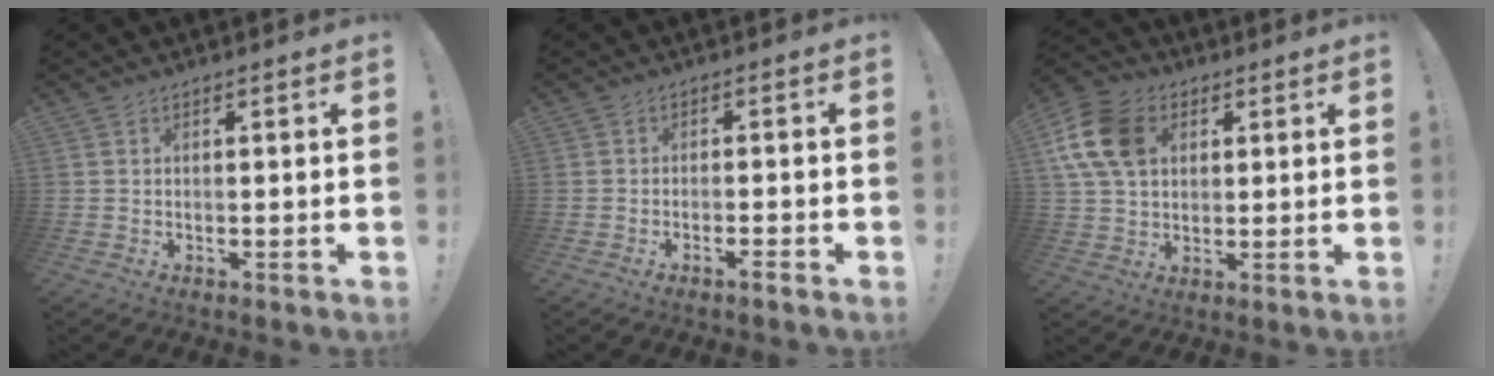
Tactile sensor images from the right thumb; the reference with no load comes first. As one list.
[{"total": 2.3, "force": [-1.6, 0.1, 1.6], "torque": [-0.026, 0.002, -0.028]}, {"total": 14.9, "force": [4.7, 11.0, 8.9], "torque": [-0.165, -0.004, 0.093]}]